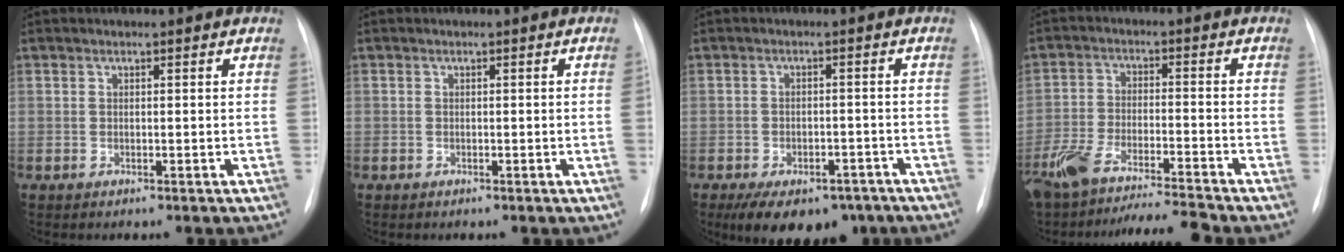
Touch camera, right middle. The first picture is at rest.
{"total": 0.6, "force": [-0.1, -0.2, 0.5], "torque": [-0.006, 0.002, 0.001]}
{"total": 12.0, "force": [-8.3, 6.4, 5.9], "torque": [-0.097, 0.004, -0.115]}
{"total": 12.3, "force": [-11.1, -0.2, 5.3], "torque": [-0.099, -0.003, -0.194]}